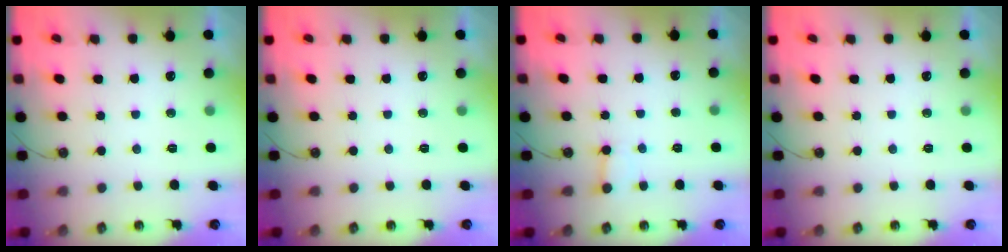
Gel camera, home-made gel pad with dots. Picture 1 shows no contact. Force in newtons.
{"total": 0.0}
{"total": 2.6, "press": 2.6, "slide": 0.1}
{"total": 0.0}